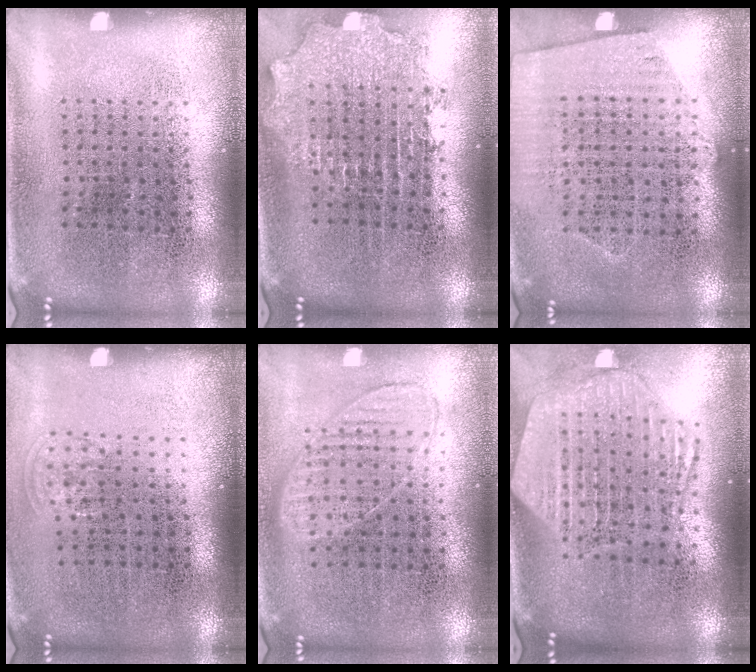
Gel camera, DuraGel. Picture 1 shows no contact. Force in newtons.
{"total": 2.1, "press": 1.6, "slide": 1.4}
{"total": 0.9, "press": 0.7, "slide": 0.7}
{"total": 0.8, "press": 0.6, "slide": 0.5}
{"total": 0.9, "press": 0.9, "slide": 0.4}
{"total": 2.7, "press": 2.2, "slide": 1.6}